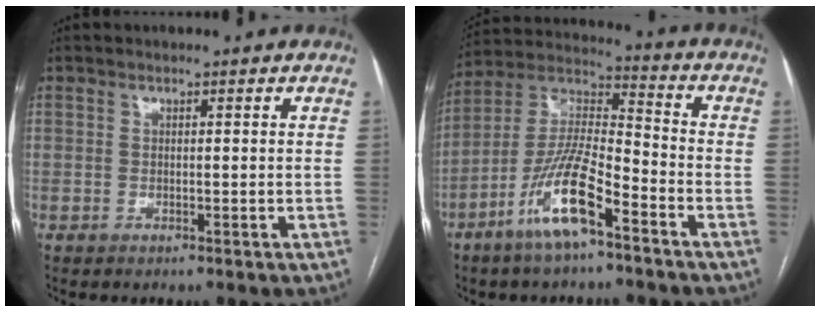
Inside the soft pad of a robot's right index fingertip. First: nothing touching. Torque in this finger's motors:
{"motor_torque": [0.32, -0.32, 0.15, 0.04]}